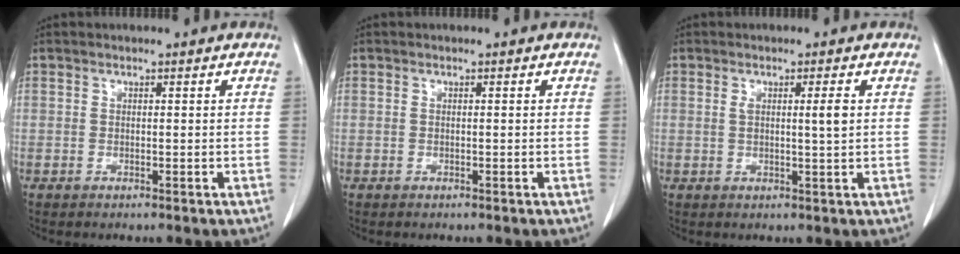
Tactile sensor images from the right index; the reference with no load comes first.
{"total": 0.0}
{"total": 2.8, "force": [0.6, -0.2, 2.7], "torque": [-0.046, -0.003, 0.010]}